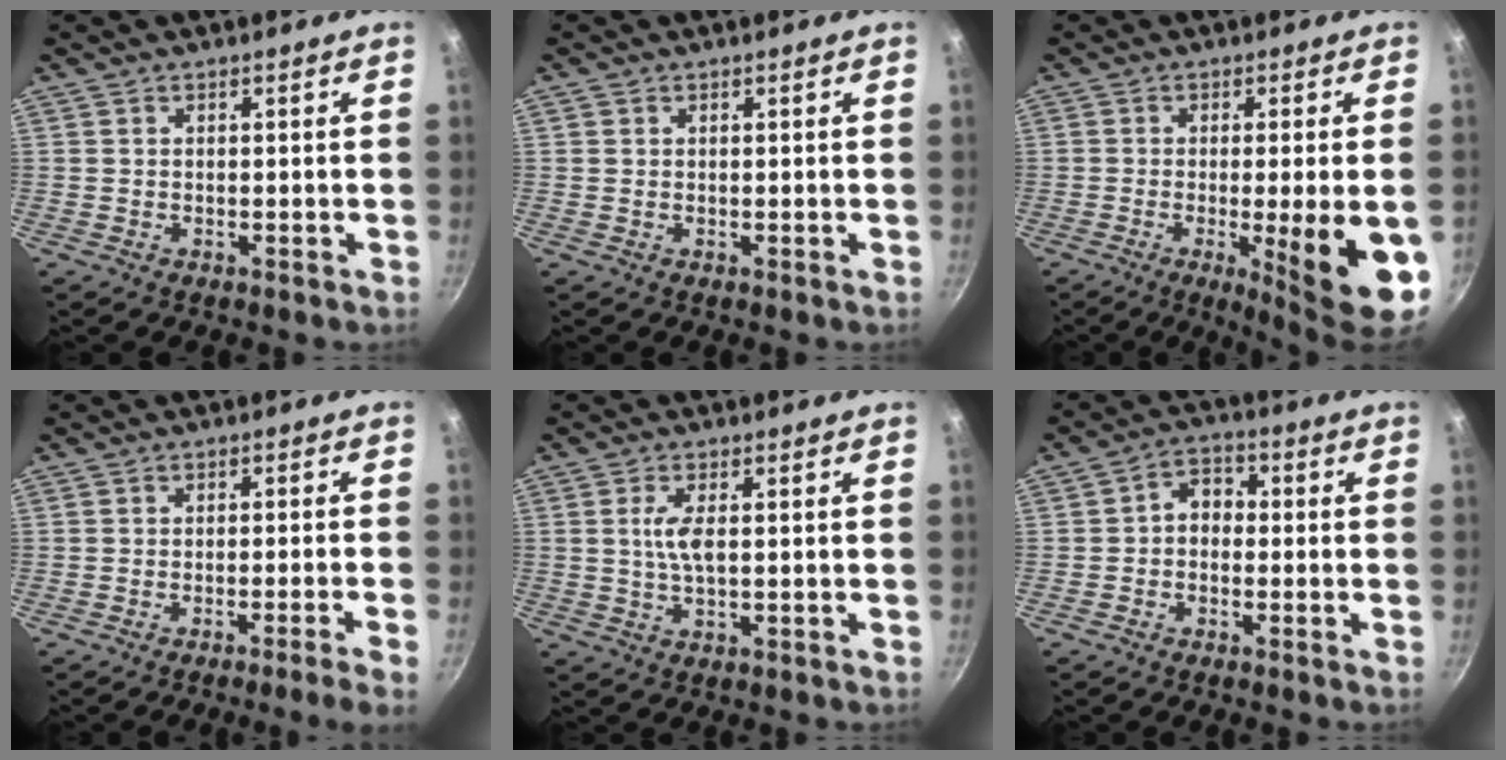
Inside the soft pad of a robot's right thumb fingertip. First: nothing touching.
{"total": 0.5, "force": [0.2, 0.5, 0.1], "torque": [0.001, -0.001, 0.001]}
{"total": 14.0, "force": [-3.6, 2.2, 13.3], "torque": [-0.172, -0.005, -0.042]}
{"total": 3.8, "force": [-2.5, -0.7, 2.8], "torque": [-0.057, 0.020, -0.035]}
{"total": 4.1, "force": [0.4, 1.4, 3.9], "torque": [-0.082, 0.000, 0.008]}
{"total": 4.6, "force": [-0.7, 3.6, 2.8], "torque": [-0.026, 0.021, -0.024]}